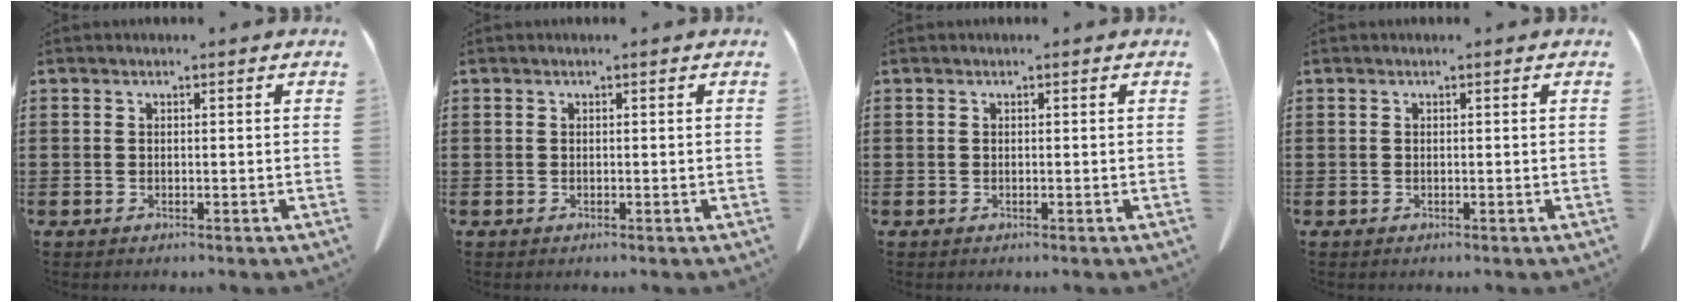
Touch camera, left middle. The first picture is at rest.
{"total": 0.0}
{"total": 0.0}
{"total": 0.0}